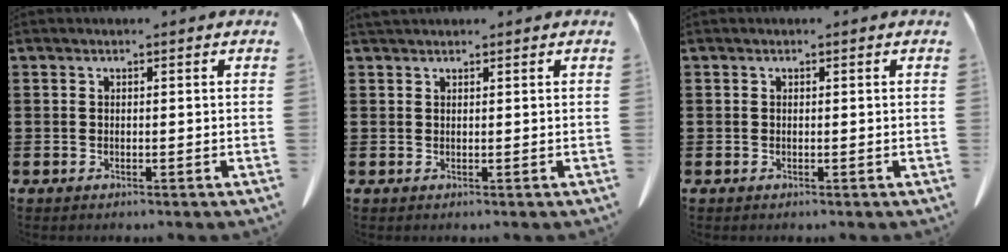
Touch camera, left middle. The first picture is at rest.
{"total": 1.1, "force": [1.0, 0.2, 0.3], "torque": [-0.009, 0.000, 0.020]}
{"total": 0.0}